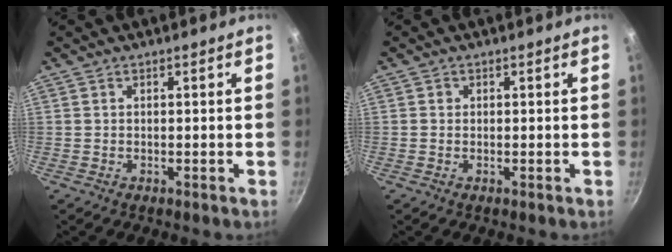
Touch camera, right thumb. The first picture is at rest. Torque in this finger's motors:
{"motor_torque": [-0.35, 0.10, -0.11, 0.59, -0.02]}